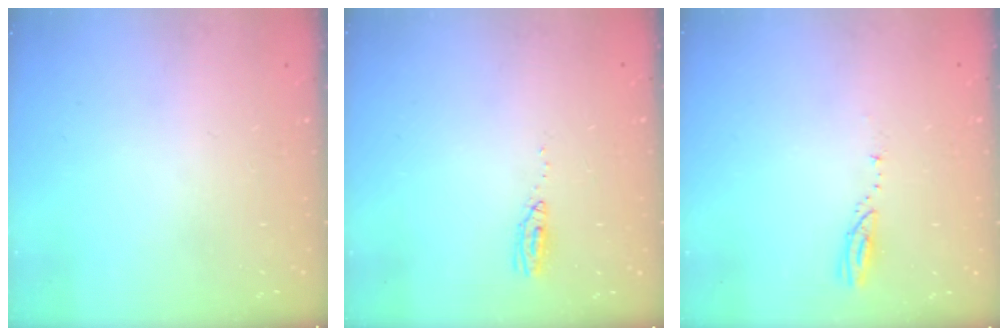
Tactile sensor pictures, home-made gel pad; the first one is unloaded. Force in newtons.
{"total": 9.3, "press": 5.1, "slide": 7.7}
{"total": 3.1, "press": 3.1, "slide": 0.2}